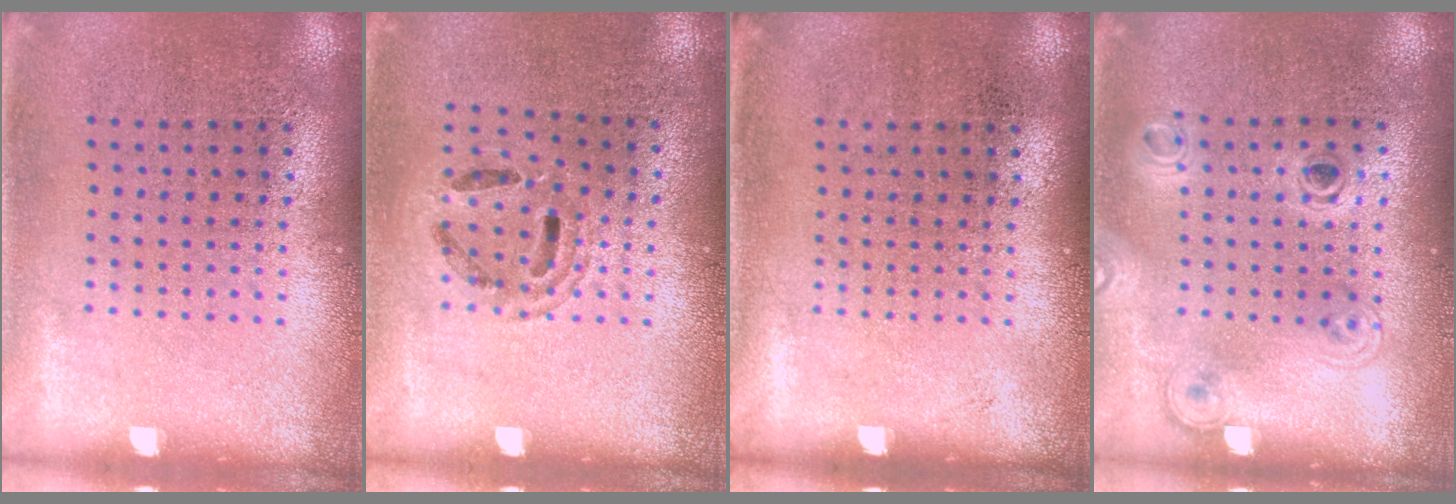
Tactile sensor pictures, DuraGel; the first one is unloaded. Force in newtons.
{"total": 1.0, "press": 1.0, "slide": 0.1}
{"total": 0.0}
{"total": 1.4, "press": 1.2, "slide": 0.7}